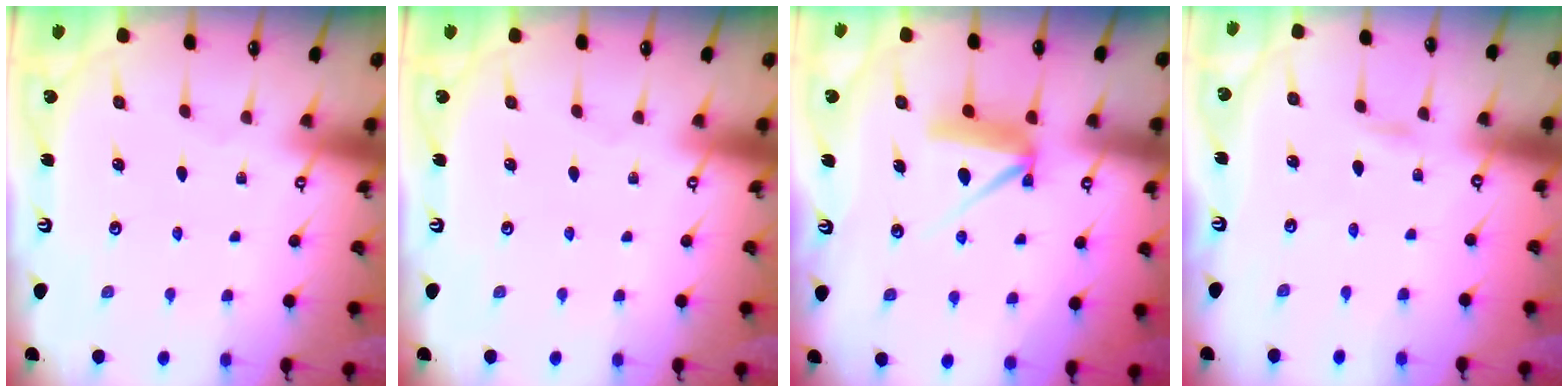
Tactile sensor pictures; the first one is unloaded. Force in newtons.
{"total": 0.0}
{"total": 8.1, "press": 8.1, "slide": 0.1}
{"total": 2.8, "press": 2.8, "slide": 0.2}